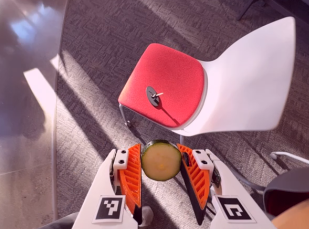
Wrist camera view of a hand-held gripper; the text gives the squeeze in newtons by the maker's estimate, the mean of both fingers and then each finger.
{"total": 7.6, "left": 8.0, "right": 7.3}